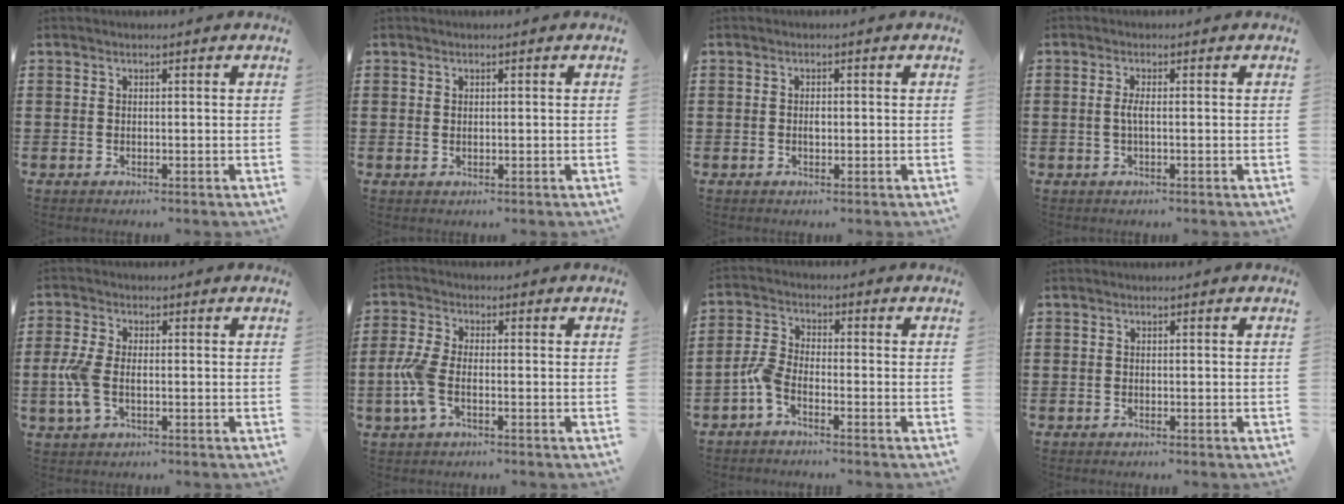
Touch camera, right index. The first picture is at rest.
{"total": 0.6, "force": [0.4, 0.4, 0.2], "torque": [-0.004, 0.004, 0.007]}
{"total": 1.1, "force": [0.0, 0.5, 0.9], "torque": [-0.019, 0.002, -0.001]}
{"total": 1.9, "force": [-0.3, 0.1, 1.9], "torque": [-0.045, -0.007, -0.008]}
{"total": 4.9, "force": [-0.7, 2.7, 4.1], "torque": [-0.101, -0.006, -0.018]}
{"total": 5.4, "force": [-1.4, 2.5, 4.7], "torque": [-0.114, -0.005, -0.032]}
{"total": 3.6, "force": [-2.3, 1.4, 2.4], "torque": [-0.070, 0.002, -0.051]}
{"total": 0.0}